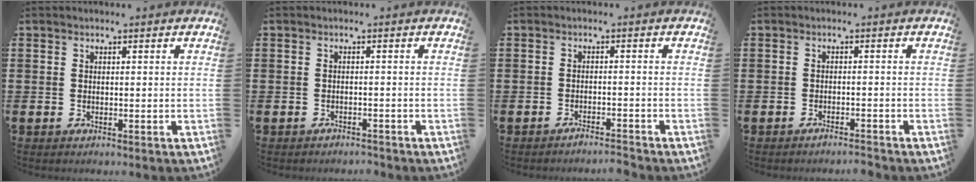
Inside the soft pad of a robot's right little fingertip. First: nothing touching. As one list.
[{"total": 1.0, "force": [-1.0, 0.1, -0.1], "torque": [-0.002, 0.002, -0.023]}, {"total": 1.8, "force": [-1.8, -0.1, 0.3], "torque": [-0.007, 0.003, -0.035]}, {"total": 1.4, "force": [-1.4, 0.0, 0.3], "torque": [-0.007, 0.000, -0.026]}]